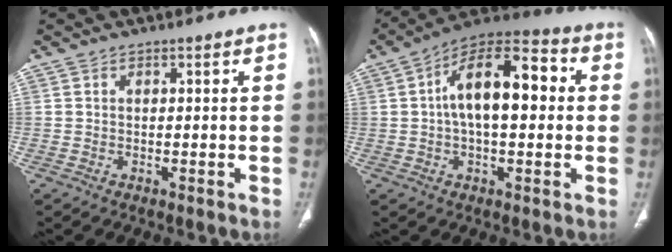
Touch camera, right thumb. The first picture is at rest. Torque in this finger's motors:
{"motor_torque": [0.77, 1.71, 0.69, -0.29, 0.28]}